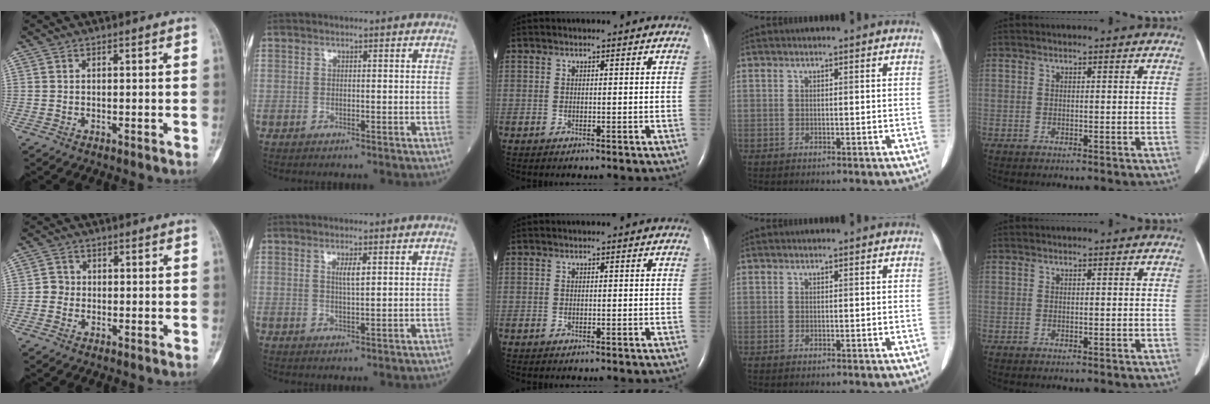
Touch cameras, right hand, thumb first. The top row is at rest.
{"thumb": {"total": 2.4, "force": [-0.5, 2.3, 0.6], "torque": [0.003, 0.009, -0.018]}, "index": {"total": 2.1, "force": [0.8, 0.2, 2.0], "torque": [-0.037, -0.003, 0.013]}}